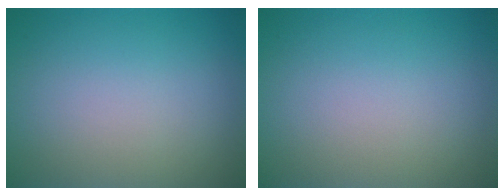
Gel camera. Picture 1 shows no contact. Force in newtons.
{"total": 0.0}